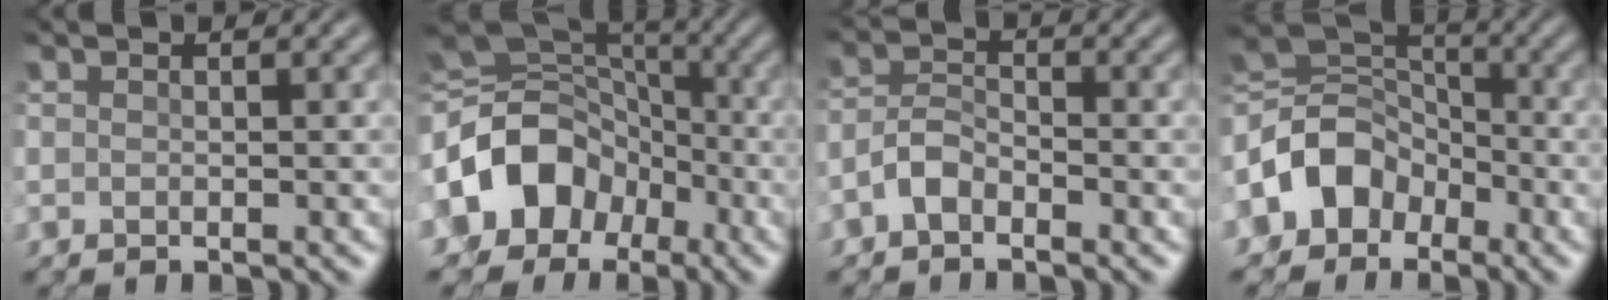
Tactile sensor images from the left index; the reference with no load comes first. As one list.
[{"total": 9.9, "force": [-3.1, 7.6, 5.5], "torque": [-0.113, 0.005, -0.064]}, {"total": 2.3, "force": [-1.6, 0.8, 1.3], "torque": [-0.030, 0.013, -0.039]}, {"total": 6.1, "force": [-2.9, 4.6, 2.9], "torque": [-0.044, 0.018, -0.066]}]